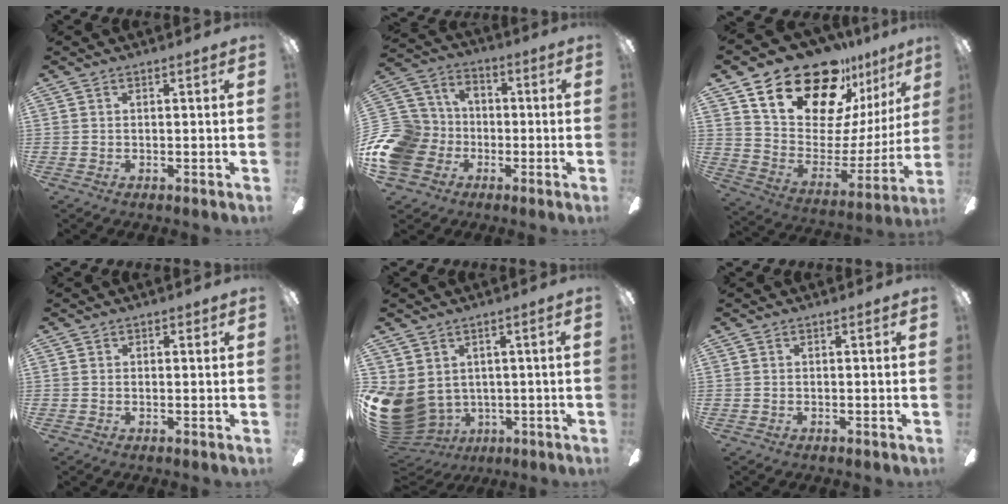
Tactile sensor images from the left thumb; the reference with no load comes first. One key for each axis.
{"total": 15.5, "fx": -5.3, "fy": 13.0, "fz": 6.6, "tx": -0.142, "ty": 0.049, "tz": -0.094}
{"total": 23.2, "fx": 17.9, "fy": 10.6, "fz": 10.4, "tx": -0.171, "ty": -0.128, "tz": 0.327}
{"total": 0.5, "fx": 0.2, "fy": 0.5, "fz": 0.1, "tx": 0.004, "ty": 0.000, "tz": 0.002}
{"total": 9.7, "fx": 0.2, "fy": 8.4, "fz": 5.0, "tx": -0.161, "ty": -0.018, "tz": 0.009}
{"total": 0.0}